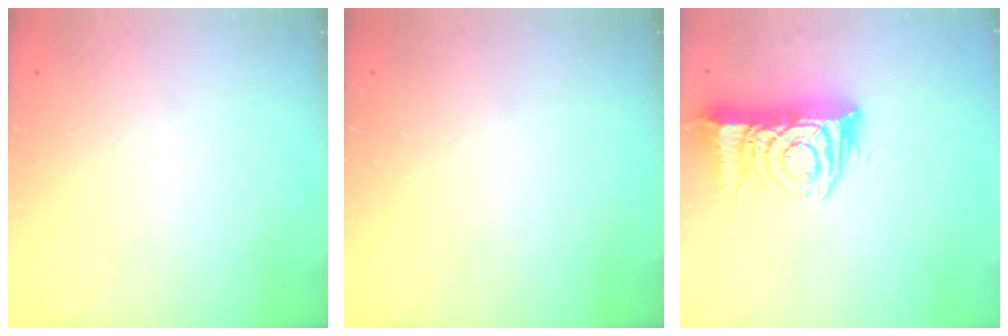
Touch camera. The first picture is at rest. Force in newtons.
{"total": 0.0}
{"total": 11.9, "press": 11.9, "slide": 1.2}